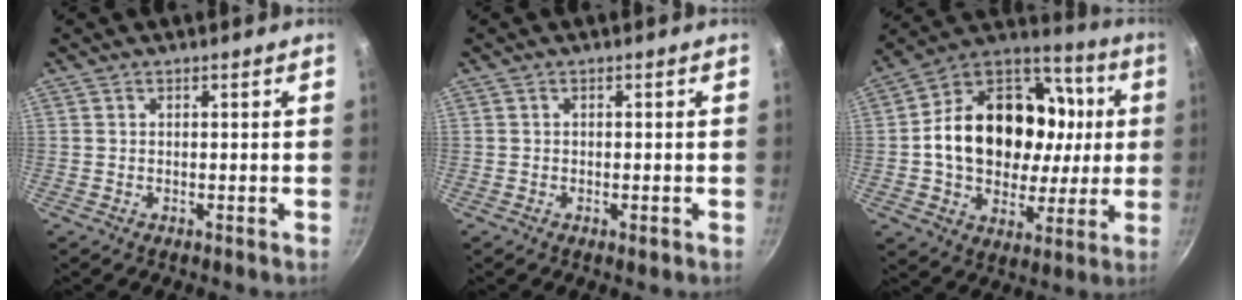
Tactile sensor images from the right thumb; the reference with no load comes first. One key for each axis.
{"total": 1.1, "fx": -0.5, "fy": 0.6, "fz": 0.8, "tx": -0.014, "ty": 0.002, "tz": -0.009}
{"total": 26.0, "fx": 1.7, "fy": 19.8, "fz": 16.7, "tx": -0.257, "ty": 0.036, "tz": 0.028}